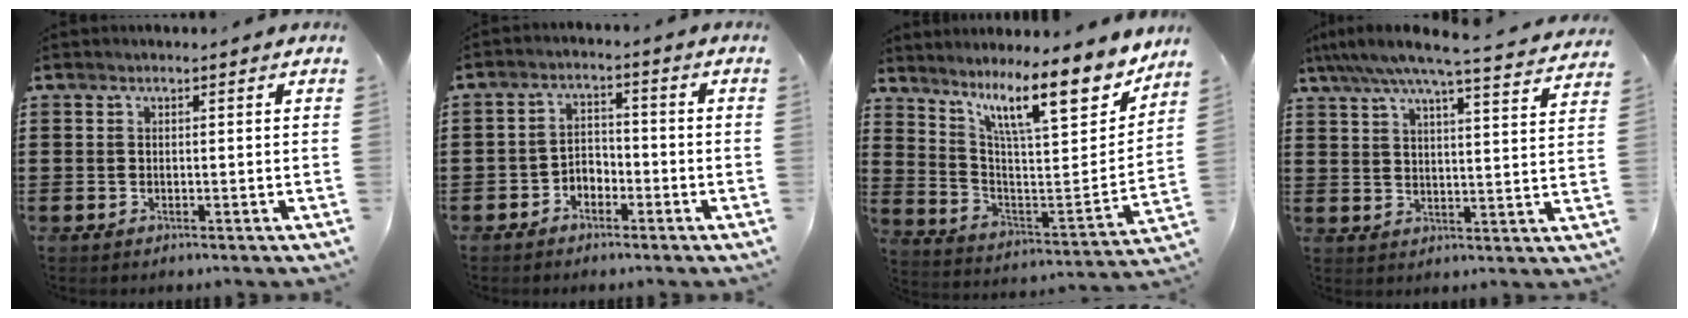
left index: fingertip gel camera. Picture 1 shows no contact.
{"total": 2.8, "force": [-2.5, 1.2, 0.4], "torque": [-0.014, 0.005, -0.055]}
{"total": 13.7, "force": [9.1, 2.8, 9.8], "torque": [-0.183, -0.047, 0.147]}
{"total": 6.7, "force": [5.8, -0.3, 3.3], "torque": [-0.085, -0.036, 0.097]}